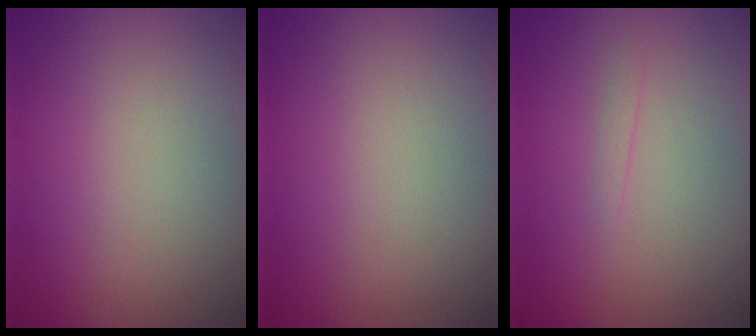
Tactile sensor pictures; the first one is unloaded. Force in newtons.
{"total": 0.0}
{"total": 0.5, "press": 0.5, "slide": 0.1}